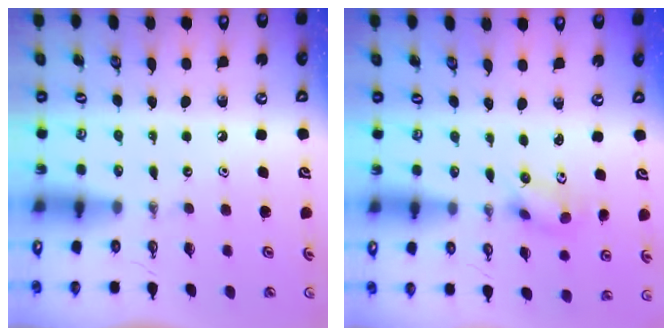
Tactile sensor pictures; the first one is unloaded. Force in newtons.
{"total": 2.6, "press": 2.4, "slide": 1.0}